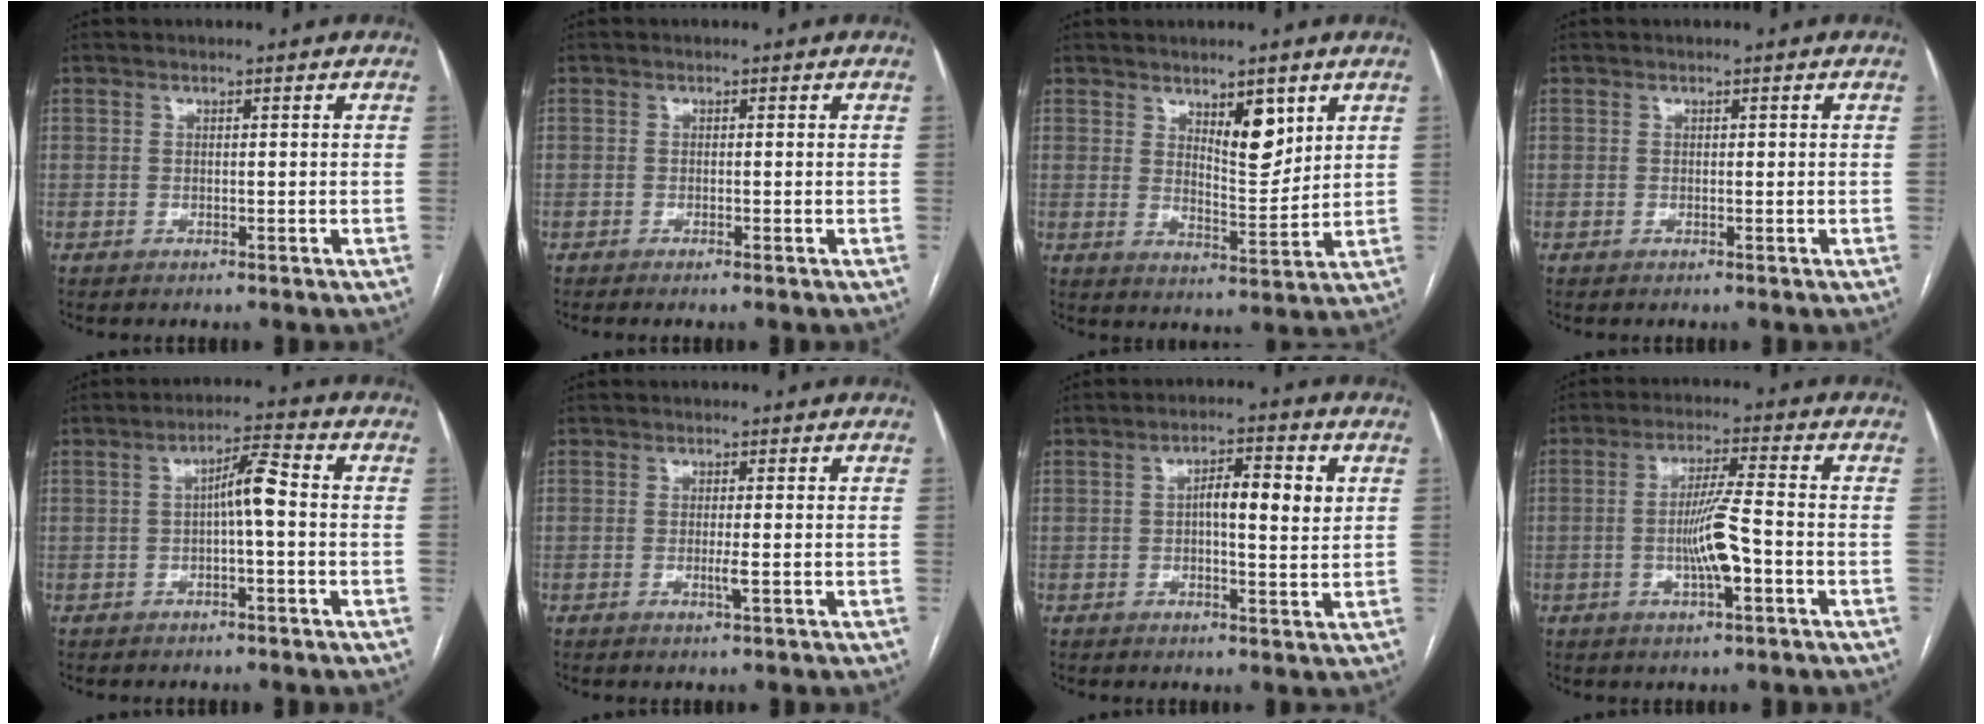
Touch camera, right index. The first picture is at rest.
{"total": 0.5, "force": [-0.4, -0.1, 0.4], "torque": [-0.009, 0.001, -0.007]}
{"total": 6.6, "force": [3.6, 2.2, 5.1], "torque": [-0.082, -0.010, 0.061]}
{"total": 0.0}
{"total": 4.7, "force": [-0.2, 0.5, 4.6], "torque": [-0.076, 0.016, -0.004]}
{"total": 1.5, "force": [-0.3, -0.2, 1.4], "torque": [-0.028, -0.004, -0.006]}
{"total": 6.5, "force": [1.3, 1.6, 6.2], "torque": [-0.099, 0.011, 0.017]}
{"total": 7.3, "force": [-1.8, 0.3, 7.1], "torque": [-0.135, 0.000, -0.034]}